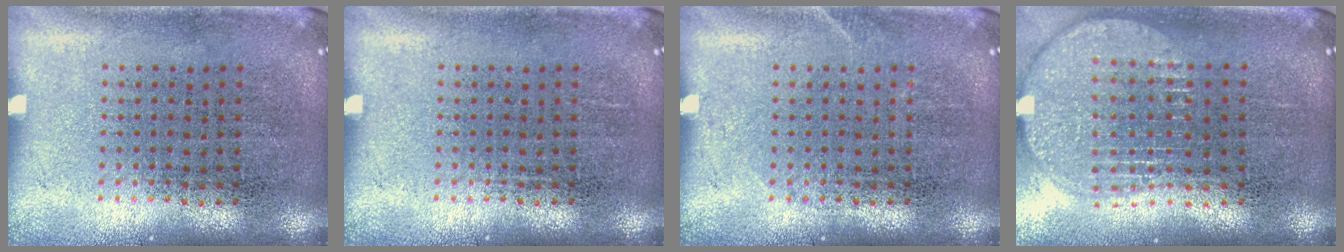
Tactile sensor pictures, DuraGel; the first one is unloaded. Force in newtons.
{"total": 0.0}
{"total": 0.5, "press": 0.5, "slide": 0.1}
{"total": 1.9, "press": 1.6, "slide": 1.1}